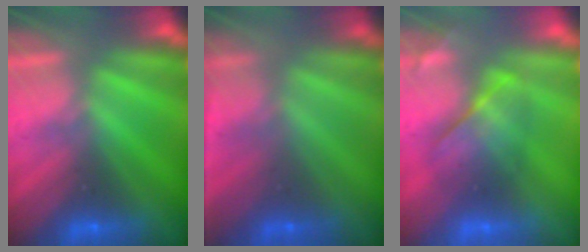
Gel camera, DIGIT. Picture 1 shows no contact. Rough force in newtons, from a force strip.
{"total": 1.6}
{"total": 3.7}